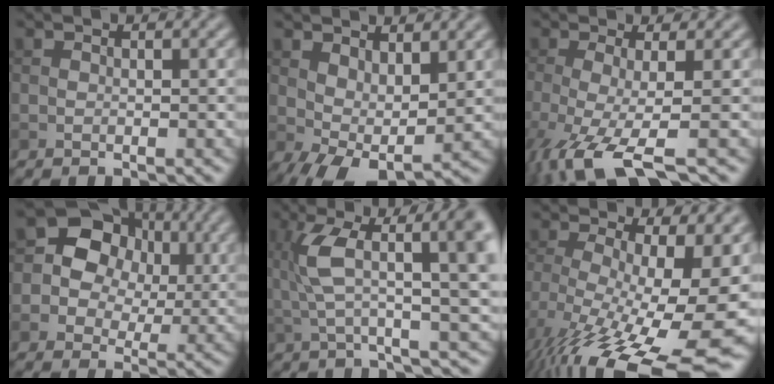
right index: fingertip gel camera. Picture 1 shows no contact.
{"total": 5.5, "force": [1.0, 2.7, 4.6], "torque": [-0.086, -0.007, 0.021]}
{"total": 6.7, "force": [-3.1, 1.5, 5.7], "torque": [-0.107, -0.015, -0.068]}
{"total": 8.0, "force": [2.0, 6.6, 4.1], "torque": [-0.067, 0.009, 0.015]}
{"total": 10.4, "force": [3.1, 2.7, 9.5], "torque": [-0.159, 0.013, 0.060]}
{"total": 17.0, "force": [-6.0, 5.5, 14.9], "torque": [-0.257, -0.022, -0.080]}